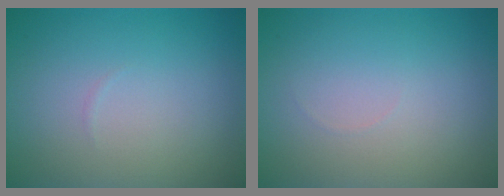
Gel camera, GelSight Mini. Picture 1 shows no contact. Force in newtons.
{"total": 0.0}